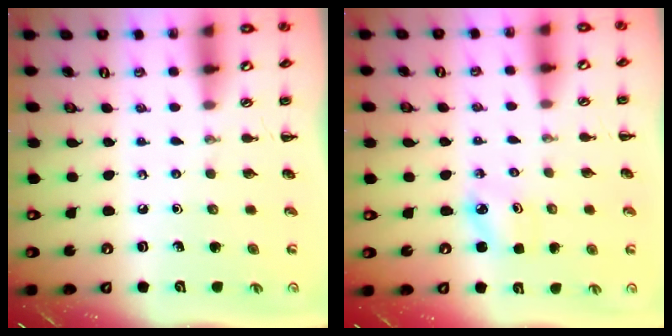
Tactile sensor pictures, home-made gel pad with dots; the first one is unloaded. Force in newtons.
{"total": 2.5, "press": 2.5, "slide": 0.5}